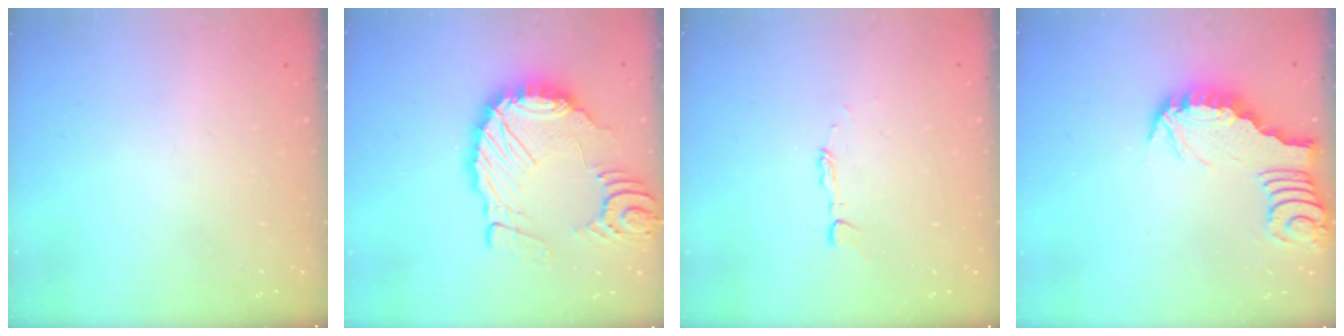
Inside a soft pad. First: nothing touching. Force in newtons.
{"total": 17.7, "press": 17.6, "slide": 2.0}
{"total": 3.0, "press": 3.0, "slide": 0.2}
{"total": 3.1, "press": 3.1, "slide": 0.3}